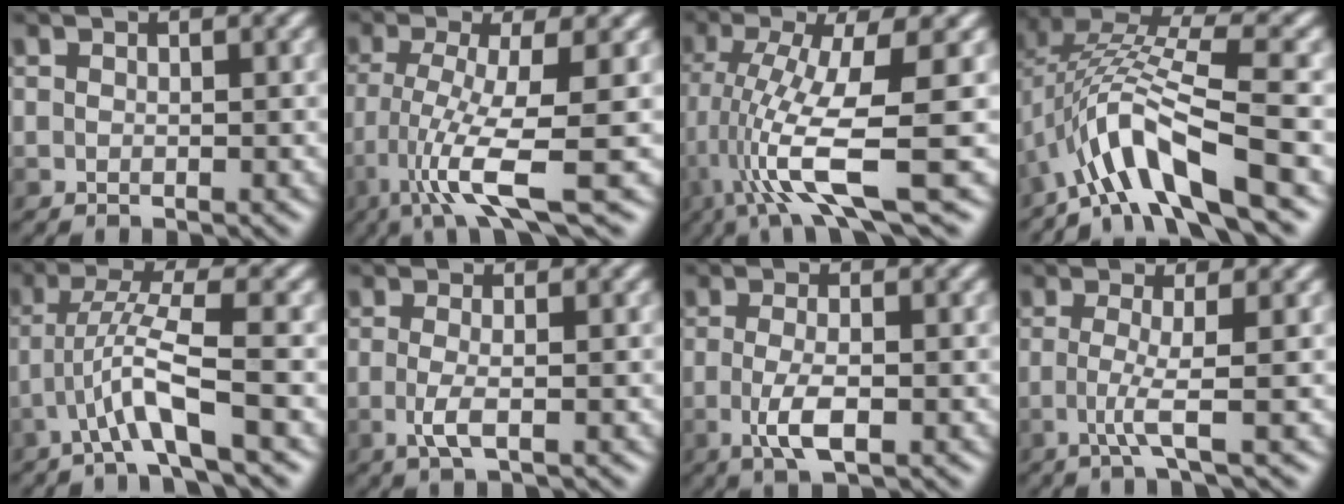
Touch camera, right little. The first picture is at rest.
{"total": 6.8, "force": [-2.7, 0.5, 6.2], "torque": [-0.124, -0.004, -0.052]}
{"total": 8.4, "force": [-2.4, 1.1, 7.9], "torque": [-0.167, -0.003, -0.042]}
{"total": 7.5, "force": [-3.8, 1.3, 6.4], "torque": [-0.122, 0.014, -0.073]}
{"total": 4.0, "force": [-2.2, -0.4, 3.4], "torque": [-0.069, 0.016, -0.045]}
{"total": 1.9, "force": [-0.6, 0.4, 1.8], "torque": [-0.044, -0.001, -0.012]}
{"total": 3.3, "force": [-1.1, 1.0, 2.9], "torque": [-0.069, -0.004, -0.021]}
{"total": 2.5, "force": [-0.9, -0.4, 2.3], "torque": [-0.057, 0.001, -0.019]}